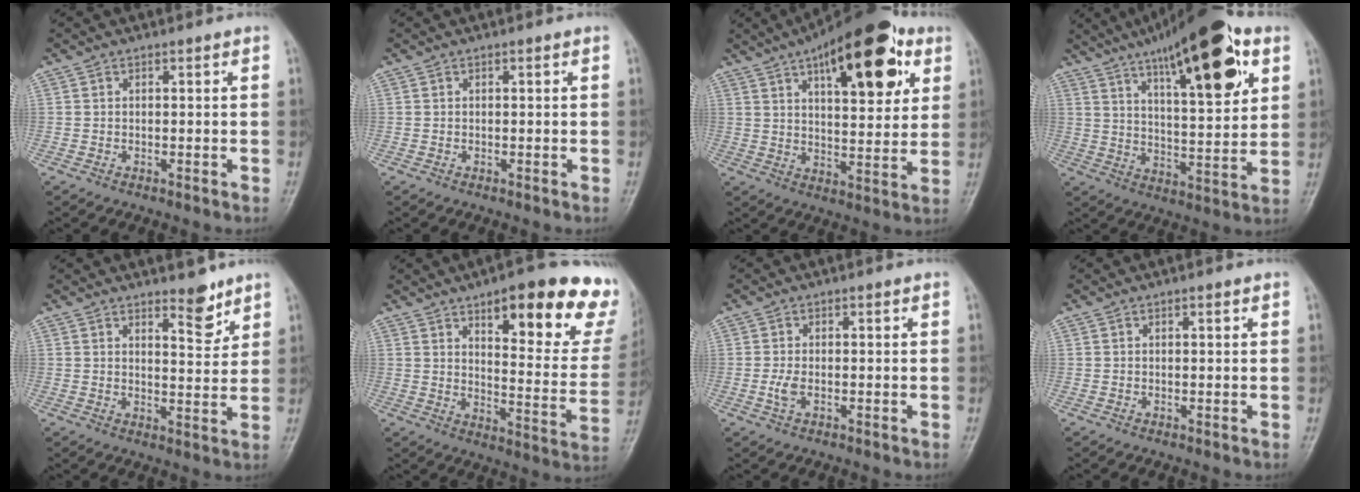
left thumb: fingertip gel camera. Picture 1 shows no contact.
{"total": 0.0}
{"total": 21.4, "force": [10.0, 8.8, 16.7], "torque": [-0.214, -0.018, 0.149]}
{"total": 23.3, "force": [11.8, 7.3, 18.7], "torque": [-0.261, -0.025, 0.183]}
{"total": 5.4, "force": [4.0, 1.9, 3.0], "torque": [-0.026, -0.034, 0.059]}
{"total": 23.3, "force": [13.6, 7.4, 17.5], "torque": [-0.183, -0.056, 0.178]}
{"total": 2.2, "force": [-0.4, 0.9, 2.0], "torque": [-0.049, 0.002, -0.007]}
{"total": 0.7, "force": [0.4, 0.2, 0.6], "torque": [-0.010, 0.000, 0.005]}